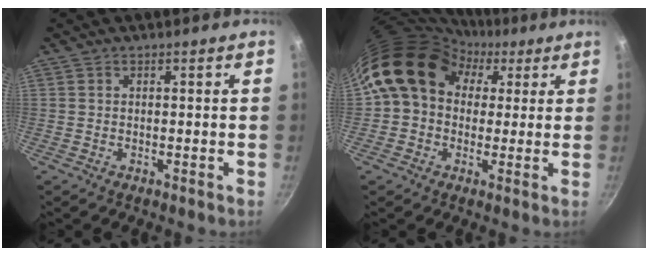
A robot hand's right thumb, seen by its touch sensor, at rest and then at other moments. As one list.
[{"total": 15.2, "force": [3.8, 12.3, 8.0], "torque": [-0.104, 0.034, 0.047]}]